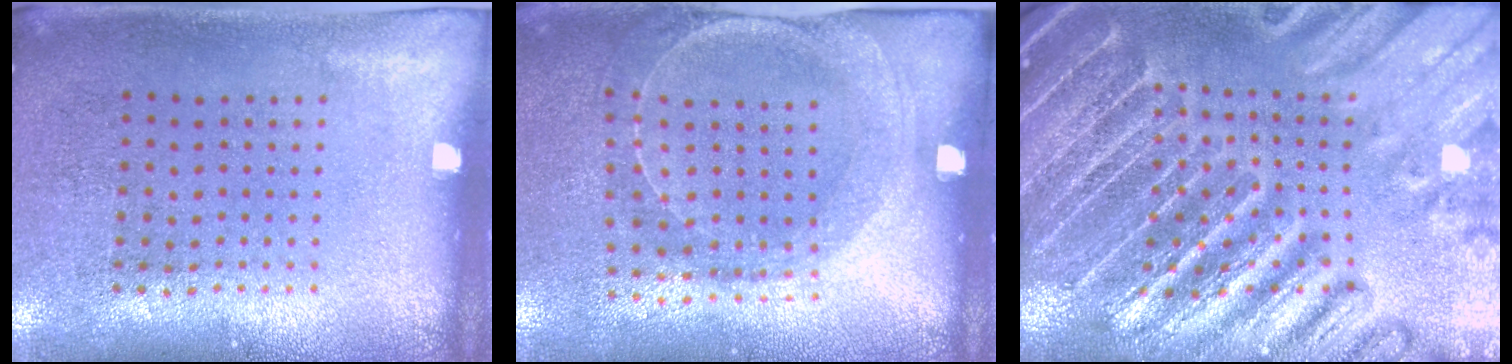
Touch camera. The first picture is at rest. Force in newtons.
{"total": 1.5, "press": 1.5, "slide": 0.4}
{"total": 5.1, "press": 4.5, "slide": 2.4}